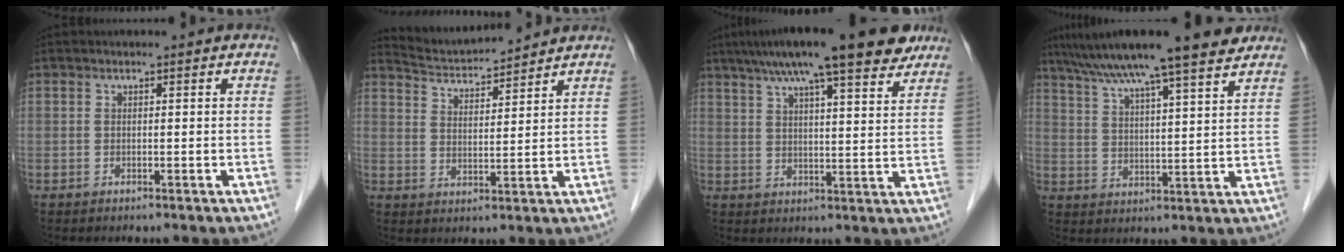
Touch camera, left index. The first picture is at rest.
{"total": 7.8, "force": [7.8, 0.1, 1.1], "torque": [-0.036, 0.020, 0.141]}
{"total": 17.9, "force": [13.6, 2.4, 11.5], "torque": [-0.189, 0.033, 0.188]}
{"total": 16.9, "force": [13.8, 0.3, 9.7], "torque": [-0.160, 0.026, 0.205]}